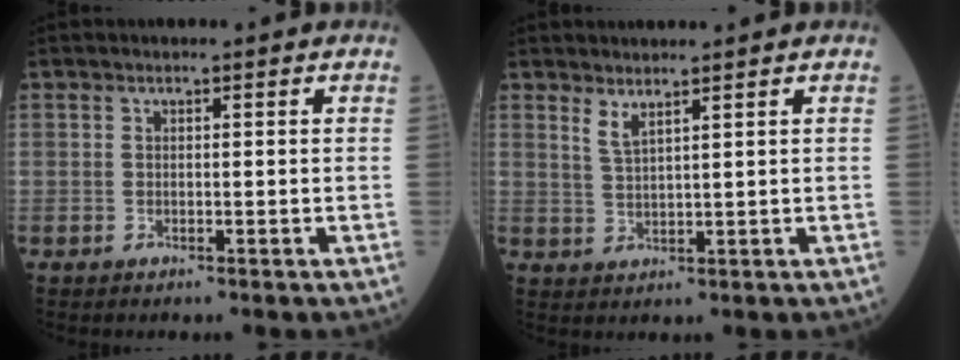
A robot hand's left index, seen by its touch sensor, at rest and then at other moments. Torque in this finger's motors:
{"motor_torque": [0.40, -0.28, 0.10, 0.04]}